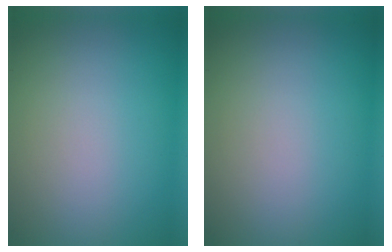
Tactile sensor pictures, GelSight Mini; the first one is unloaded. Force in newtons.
{"total": 0.0}